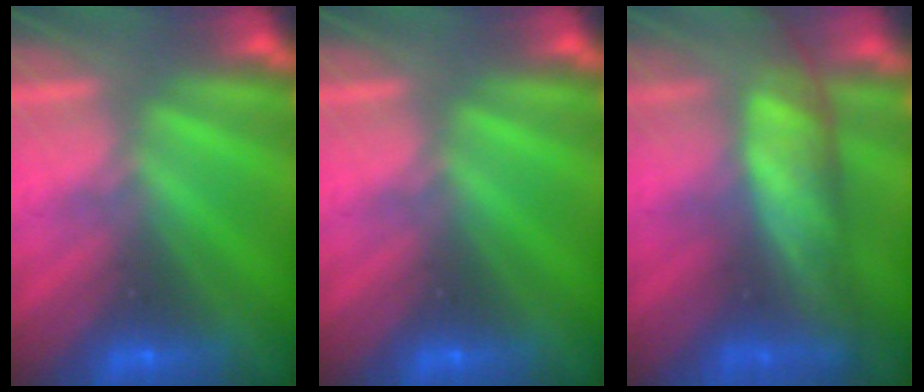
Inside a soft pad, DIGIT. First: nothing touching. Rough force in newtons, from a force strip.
{"total": 0.0}
{"total": 8.0}